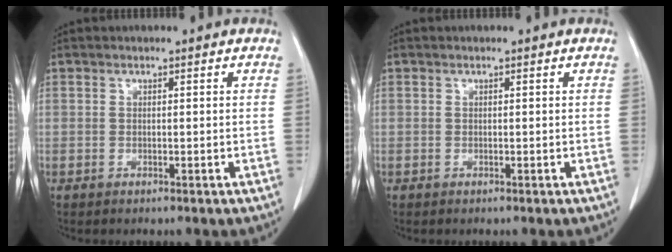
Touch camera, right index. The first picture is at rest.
{"total": 0.0}